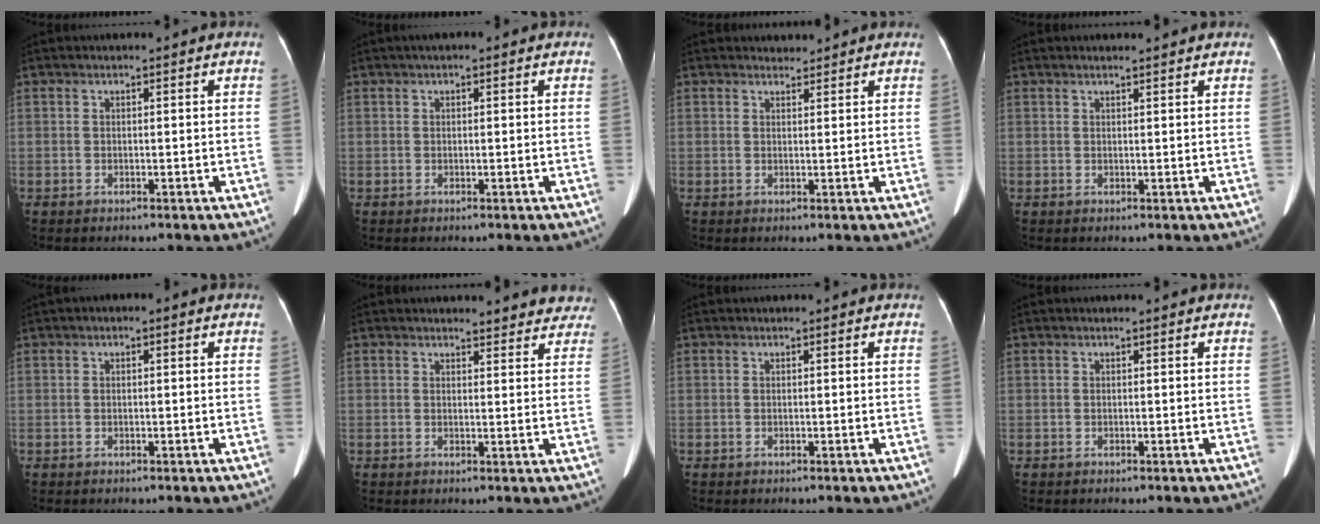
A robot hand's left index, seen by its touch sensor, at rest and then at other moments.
{"total": 1.5, "force": [0.8, 0.5, 1.2], "torque": [-0.022, 0.014, 0.010]}
{"total": 1.6, "force": [1.5, 0.4, -0.2], "torque": [-0.005, 0.005, 0.026]}
{"total": 2.6, "force": [2.4, 0.1, 0.9], "torque": [-0.015, 0.009, 0.029]}
{"total": 0.8, "force": [0.1, 0.4, 0.7], "torque": [-0.014, 0.008, 0.002]}
{"total": 8.0, "force": [7.6, 2.4, 1.1], "torque": [0.023, -0.008, 0.060]}
{"total": 0.0}
{"total": 0.0}